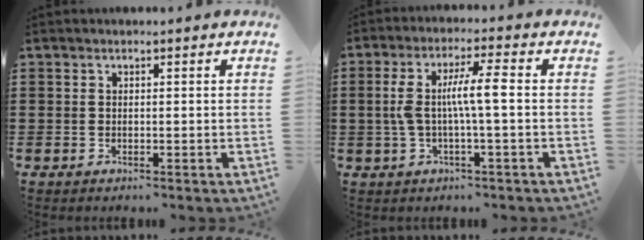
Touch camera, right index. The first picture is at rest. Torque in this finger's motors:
{"motor_torque": [1.14, -0.47, 0.56, 0.18]}